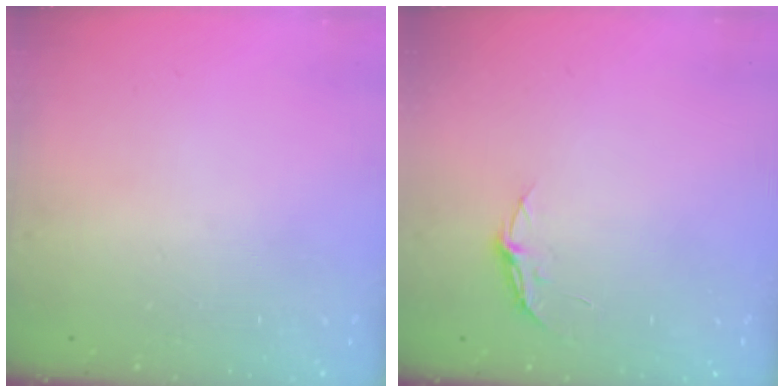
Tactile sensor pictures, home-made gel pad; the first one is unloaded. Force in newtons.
{"total": 3.8, "press": 3.8, "slide": 0.3}